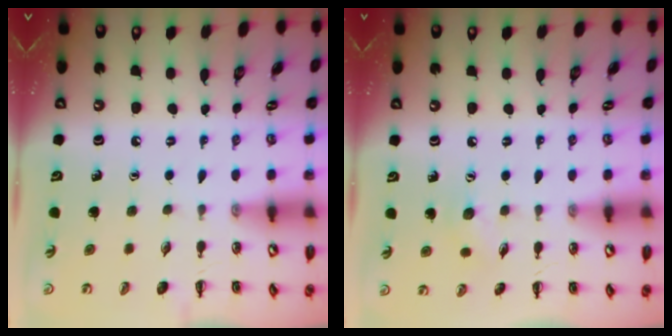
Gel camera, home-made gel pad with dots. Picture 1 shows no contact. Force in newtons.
{"total": 5.5, "press": 5.4, "slide": 1.3}